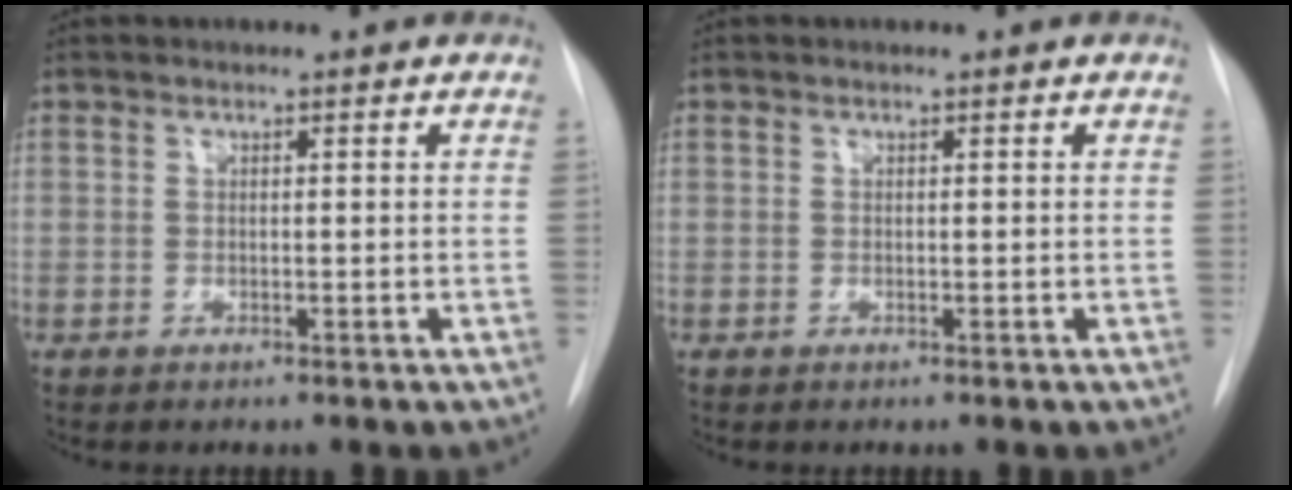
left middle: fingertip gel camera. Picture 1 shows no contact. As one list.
[{"total": 0.0}]